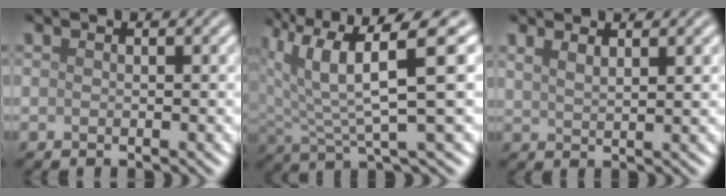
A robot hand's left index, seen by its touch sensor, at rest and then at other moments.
{"total": 7.8, "force": [3.3, 2.0, 6.8], "torque": [-0.133, 0.007, 0.060]}
{"total": 1.9, "force": [1.4, 0.5, 1.1], "torque": [-0.016, 0.001, 0.025]}